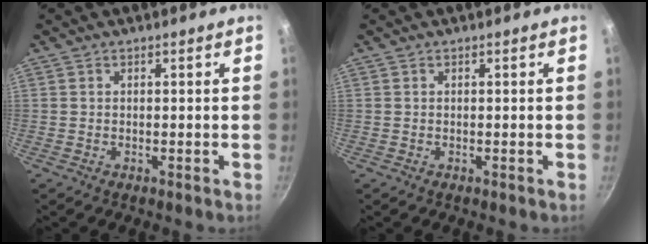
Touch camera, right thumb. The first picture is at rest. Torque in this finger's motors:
{"motor_torque": [-0.01, 0.01, -0.02, 0.00, 0.01]}